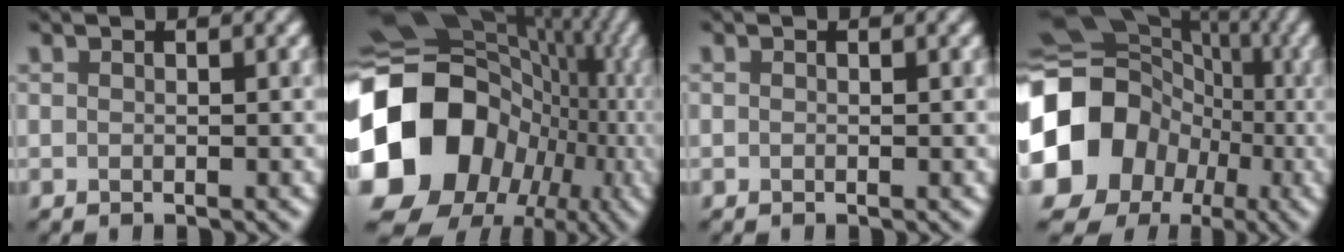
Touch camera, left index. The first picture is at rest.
{"total": 21.3, "force": [-3.2, 18.3, 10.4], "torque": [-0.232, -0.018, -0.067]}
{"total": 0.0}
{"total": 16.9, "force": [-3.2, 14.8, 7.5], "torque": [-0.172, -0.006, -0.100]}